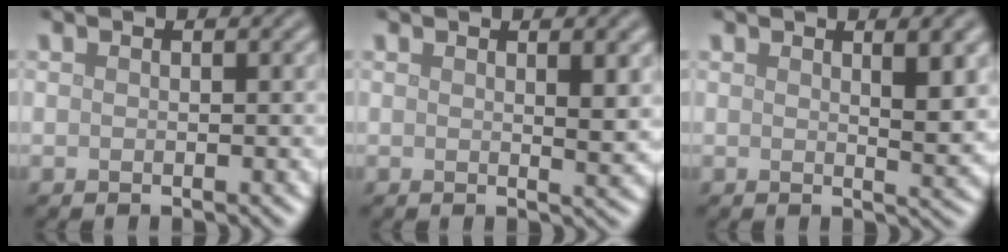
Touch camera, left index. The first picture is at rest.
{"total": 2.5, "force": [1.0, 0.7, 2.2], "torque": [-0.023, -0.001, 0.016]}
{"total": 3.6, "force": [1.5, 1.0, 3.2], "torque": [-0.037, -0.003, 0.024]}